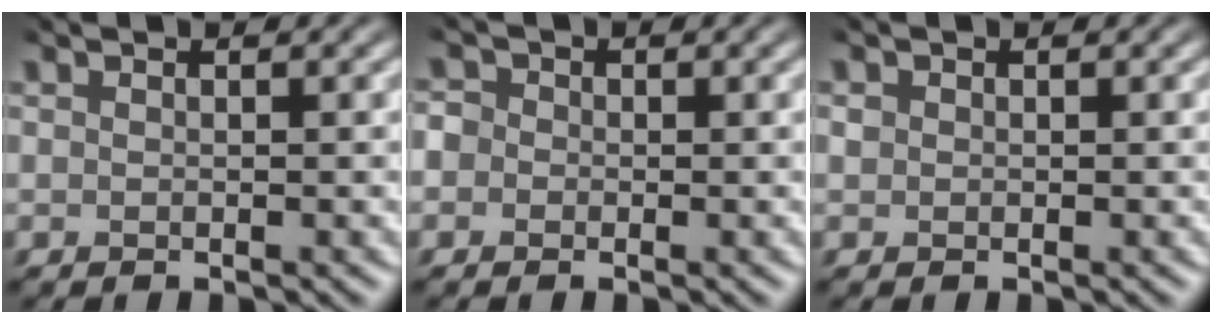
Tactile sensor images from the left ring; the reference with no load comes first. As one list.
[{"total": 2.9, "force": [-2.1, -0.1, -2.1], "torque": [0.015, -0.015, -0.026]}, {"total": 2.1, "force": [-0.9, -1.0, -1.6], "torque": [0.002, -0.011, 0.004]}]